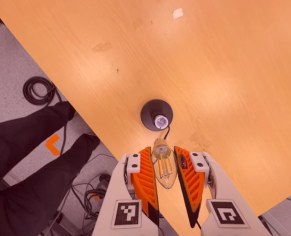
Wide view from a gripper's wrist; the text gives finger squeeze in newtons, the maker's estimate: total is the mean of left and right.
{"total": 16.1, "left": 18.2, "right": 14.0}